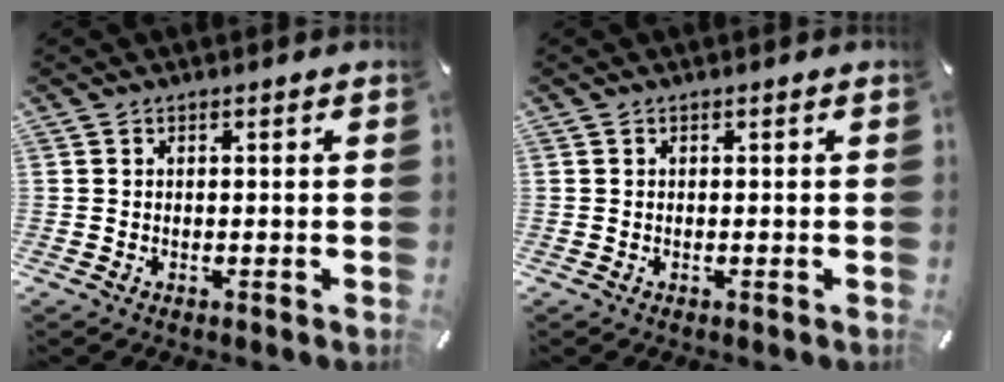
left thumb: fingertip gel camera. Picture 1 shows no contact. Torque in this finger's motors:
{"motor_torque": [-0.16, -0.17, -0.03, -0.02, 0.00]}